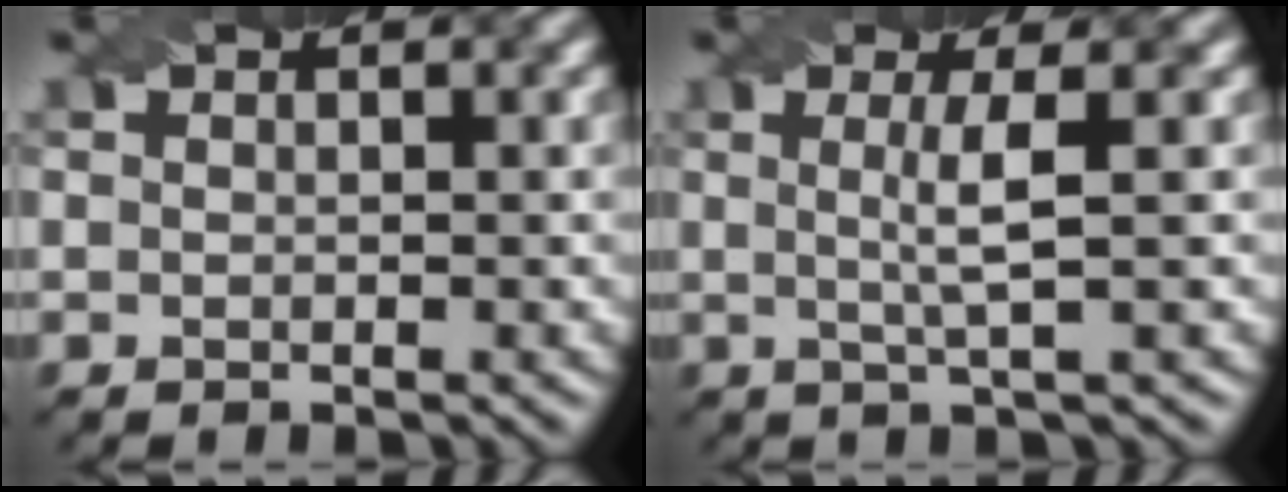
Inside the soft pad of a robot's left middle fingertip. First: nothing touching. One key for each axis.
{"total": 3.1, "fx": 0.2, "fy": 0.5, "fz": 3.1, "tx": -0.058, "ty": 0.000, "tz": 0.004}